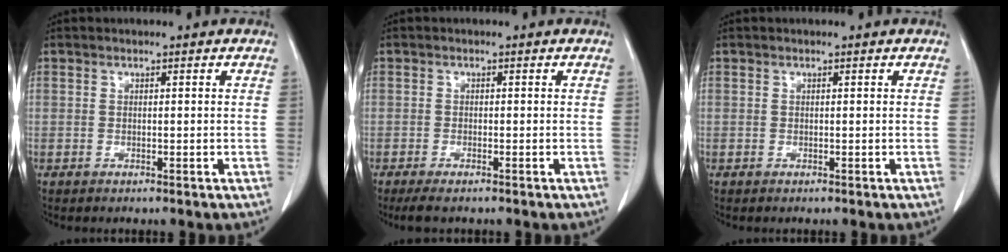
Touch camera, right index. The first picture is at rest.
{"total": 3.2, "force": [-2.5, 0.6, 1.9], "torque": [-0.033, -0.008, -0.036]}
{"total": 0.0}